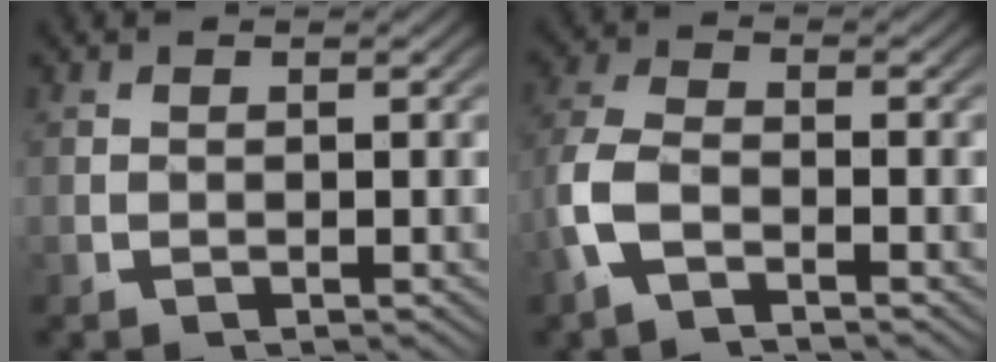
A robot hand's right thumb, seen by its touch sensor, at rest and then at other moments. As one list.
[{"total": 4.8, "force": [-1.2, 3.2, 3.4], "torque": [-0.096, -0.010, -0.024]}]